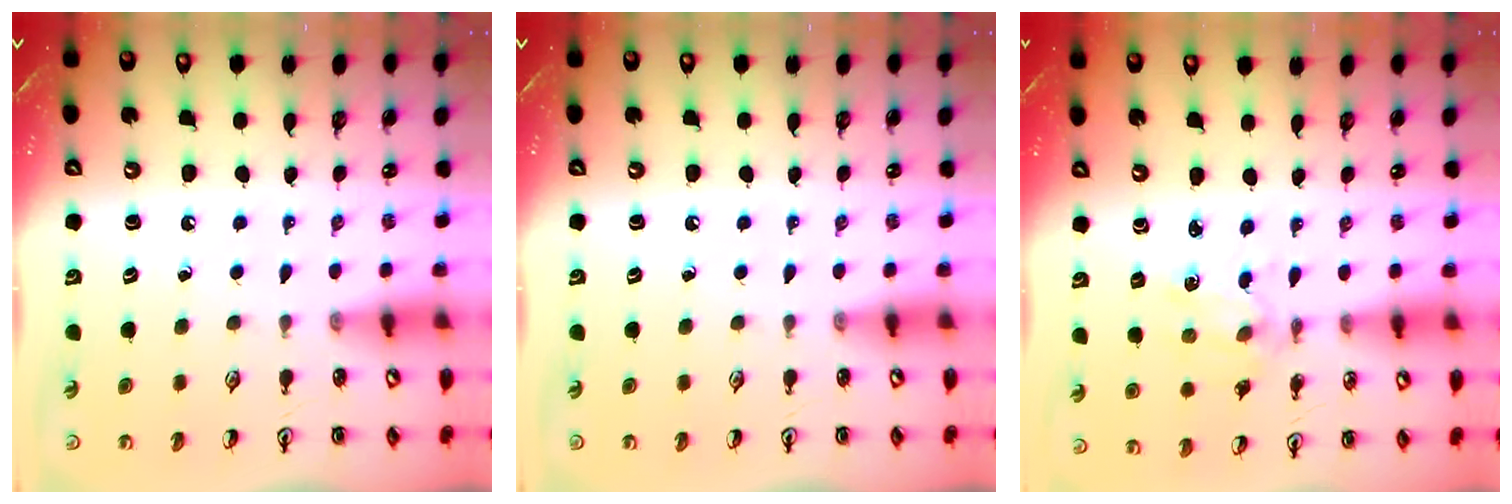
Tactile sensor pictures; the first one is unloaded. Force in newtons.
{"total": 0.0}
{"total": 1.4, "press": 1.4, "slide": 0.3}